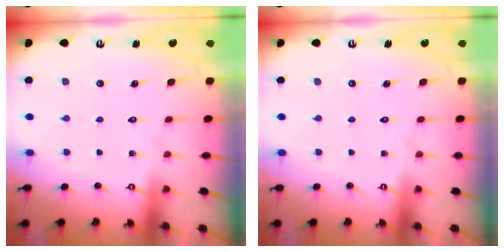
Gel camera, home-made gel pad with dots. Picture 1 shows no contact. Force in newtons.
{"total": 0.0}